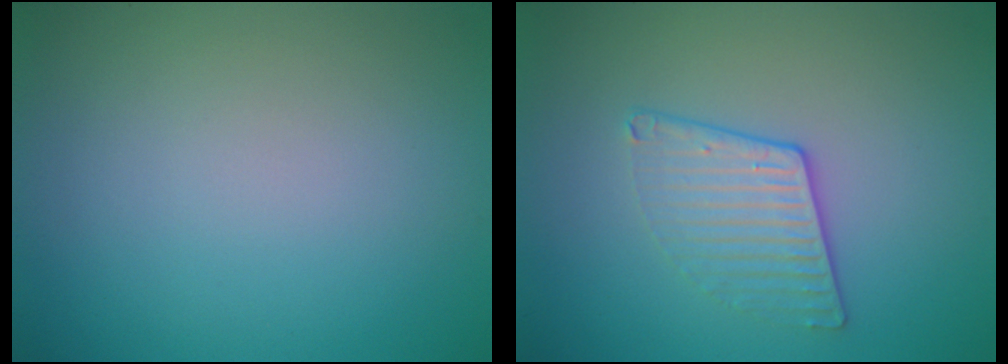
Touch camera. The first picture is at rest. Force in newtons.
{"total": 2.3, "press": 1.9, "slide": 1.3}